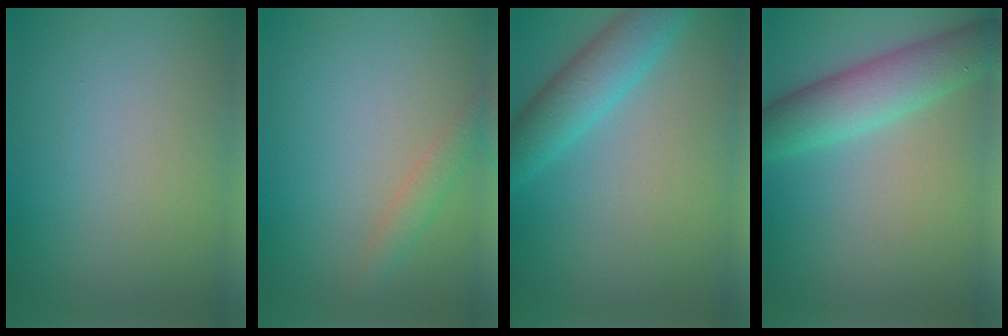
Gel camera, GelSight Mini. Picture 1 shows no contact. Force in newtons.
{"total": 1.6, "press": 1.6, "slide": 0.2}
{"total": 4.4, "press": 4.4, "slide": 0.1}
{"total": 5.2, "press": 5.2, "slide": 0.0}